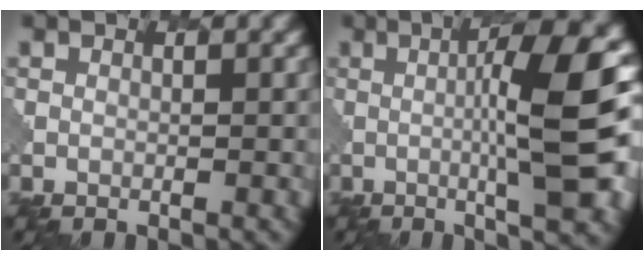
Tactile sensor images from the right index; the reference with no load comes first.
{"total": 11.8, "force": [0.3, 2.6, 11.5], "torque": [-0.149, 0.004, 0.006]}